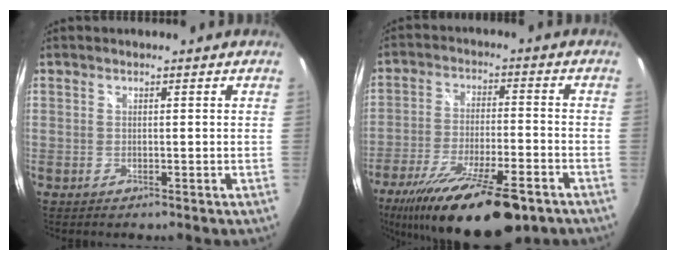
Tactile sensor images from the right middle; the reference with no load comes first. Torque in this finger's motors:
{"motor_torque": [1.11, -1.02, 0.42, 0.21]}